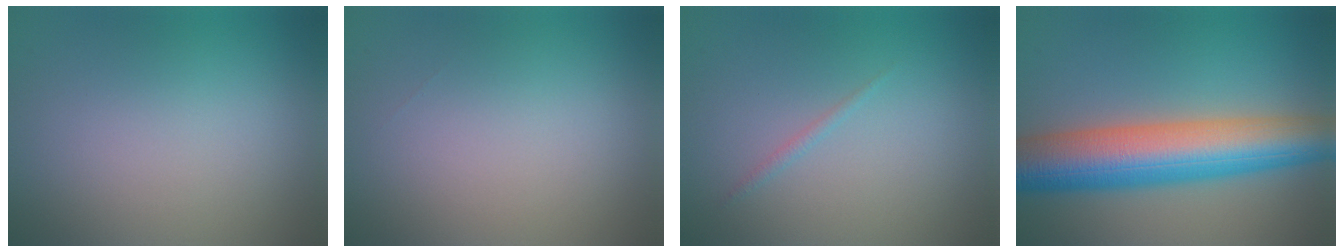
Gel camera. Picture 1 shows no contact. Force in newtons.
{"total": 0.0}
{"total": 0.6, "press": 0.6, "slide": 0.1}
{"total": 10.6, "press": 10.6, "slide": 0.3}